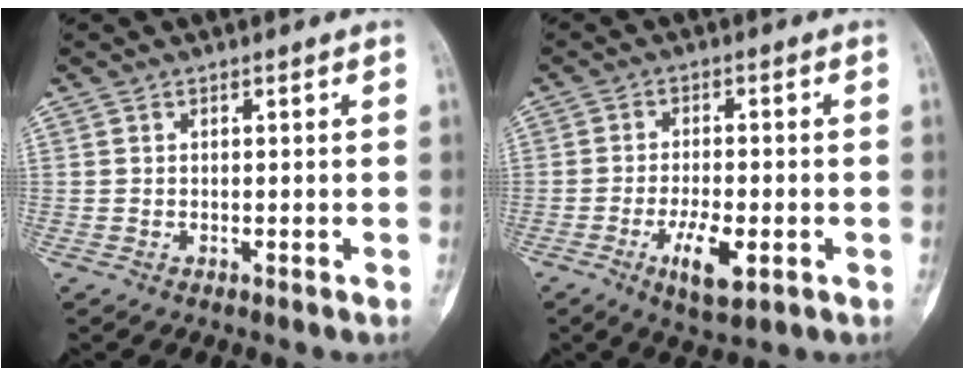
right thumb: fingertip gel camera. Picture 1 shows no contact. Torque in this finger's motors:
{"motor_torque": [-0.04, 0.12, 0.30, 0.23, 0.11]}